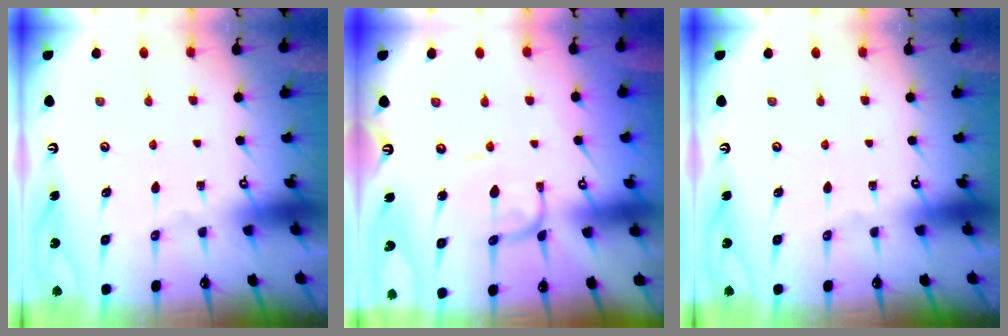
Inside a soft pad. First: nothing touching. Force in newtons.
{"total": 1.6, "press": 1.6, "slide": 0.2}
{"total": 0.0}